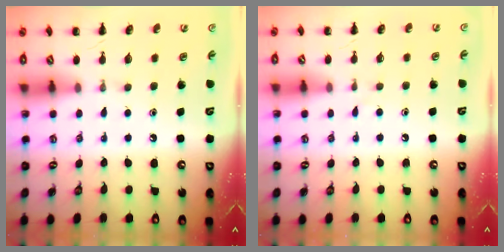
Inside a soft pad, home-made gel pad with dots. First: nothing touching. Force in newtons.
{"total": 2.9, "press": 2.7, "slide": 1.0}